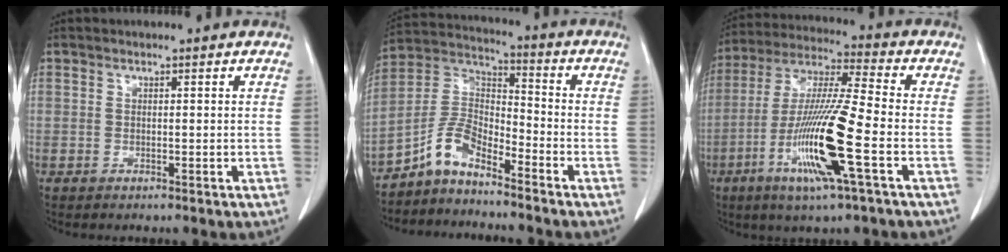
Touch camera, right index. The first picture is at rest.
{"total": 7.4, "force": [-5.8, 2.3, 3.9], "torque": [-0.087, 0.021, -0.120]}
{"total": 15.9, "force": [-5.4, 0.1, 14.9], "torque": [-0.304, -0.019, -0.105]}